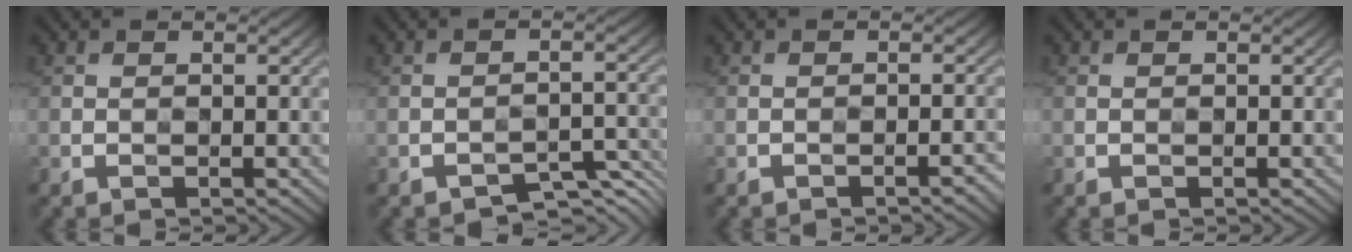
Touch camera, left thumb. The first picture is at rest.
{"total": 3.1, "force": [-2.6, 0.9, 1.3], "torque": [-0.014, 0.004, -0.038]}
{"total": 1.4, "force": [-1.1, 0.2, 0.8], "torque": [-0.007, 0.006, -0.016]}
{"total": 0.0}